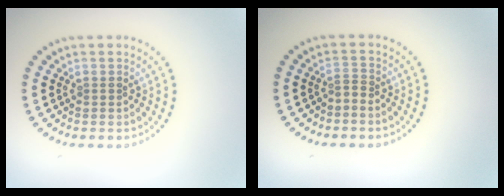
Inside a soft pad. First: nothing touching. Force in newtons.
{"total": 0.6, "press": 0.1, "slide": 0.6}